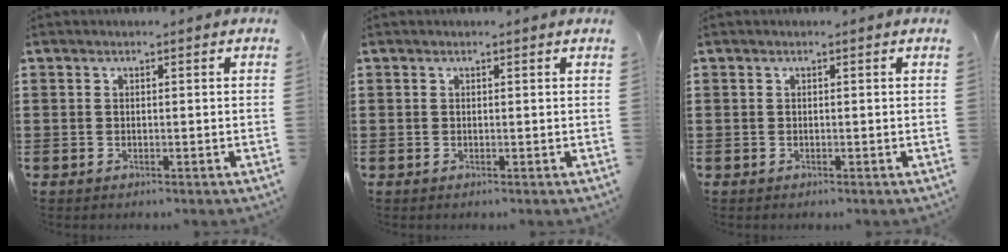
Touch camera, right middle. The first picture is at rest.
{"total": 0.0}
{"total": 0.0}